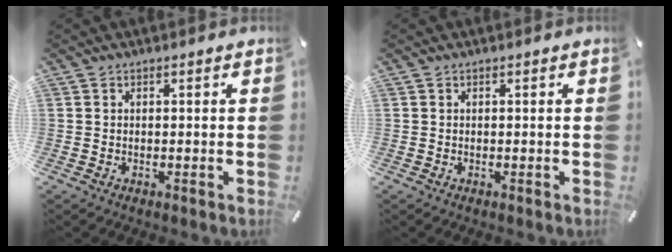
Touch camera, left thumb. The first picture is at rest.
{"total": 0.0}